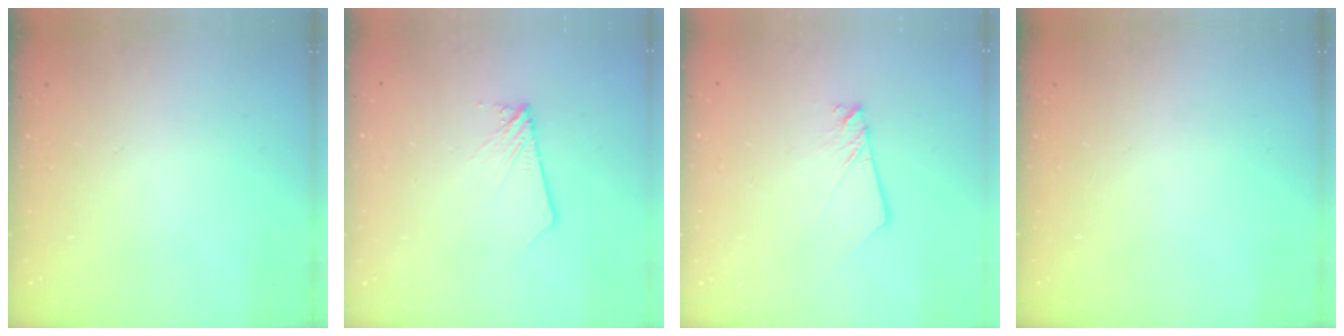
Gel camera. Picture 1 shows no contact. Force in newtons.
{"total": 1.9, "press": 1.9, "slide": 0.1}
{"total": 2.4, "press": 2.4, "slide": 0.2}
{"total": 0.0}